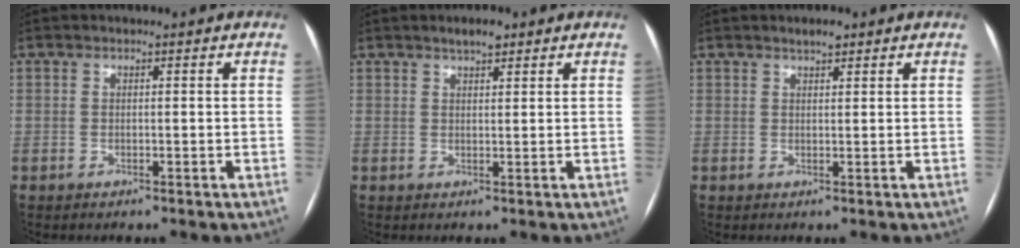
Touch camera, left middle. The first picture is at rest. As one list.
[{"total": 2.5, "force": [1.9, 0.7, 1.4], "torque": [-0.026, 0.008, 0.031]}, {"total": 1.8, "force": [1.4, 0.5, 1.0], "torque": [-0.020, 0.005, 0.025]}]